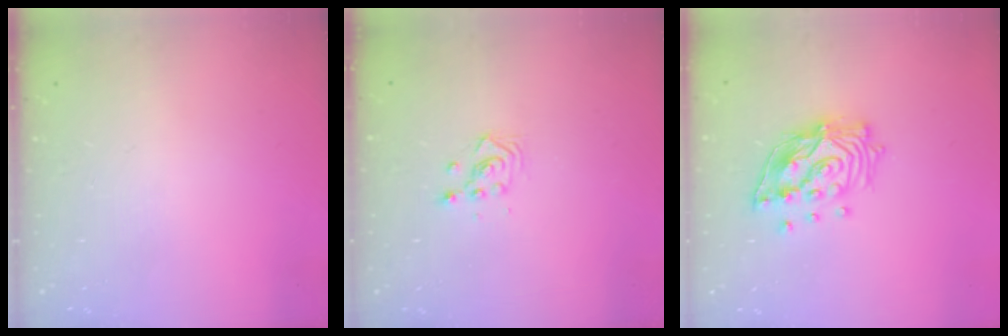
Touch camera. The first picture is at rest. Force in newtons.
{"total": 2.9, "press": 2.9, "slide": 0.1}
{"total": 16.0, "press": 15.9, "slide": 2.0}